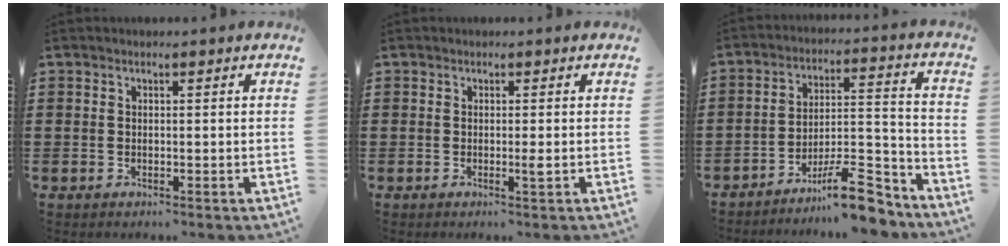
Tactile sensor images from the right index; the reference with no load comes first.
{"total": 1.3, "force": [-0.4, -0.3, 1.2], "torque": [-0.022, -0.007, -0.008]}
{"total": 12.2, "force": [-9.7, 2.1, 7.0], "torque": [-0.092, 0.044, -0.174]}